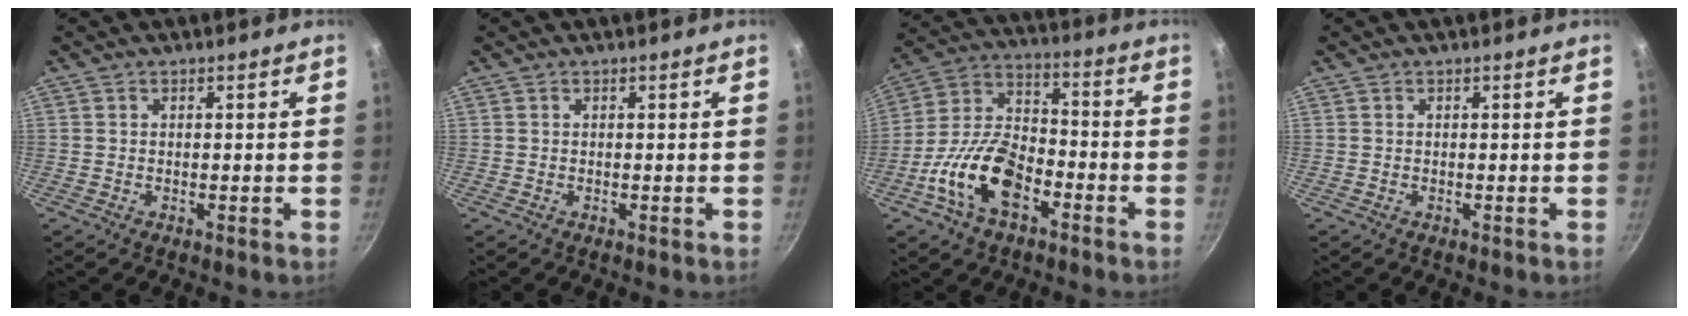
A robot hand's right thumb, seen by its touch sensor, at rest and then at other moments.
{"total": 0.0}
{"total": 15.7, "force": [-6.6, 8.7, 11.3], "torque": [-0.199, 0.047, -0.138]}
{"total": 0.0}